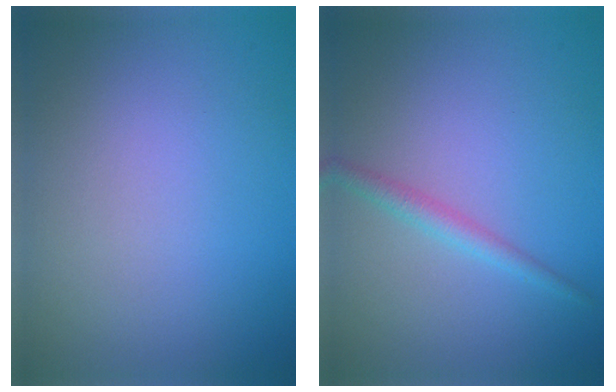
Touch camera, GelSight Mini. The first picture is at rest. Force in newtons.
{"total": 1.6, "press": 1.6, "slide": 0.0}